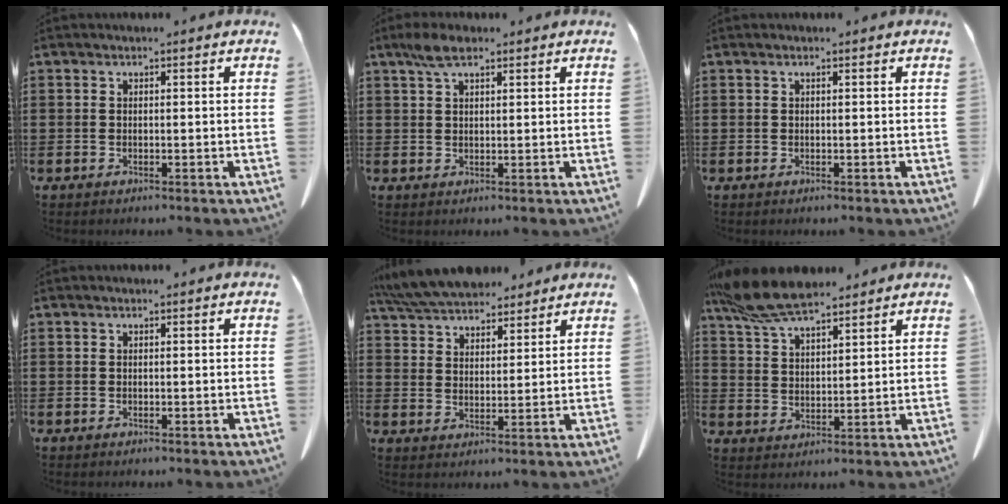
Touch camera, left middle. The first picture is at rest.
{"total": 3.7, "force": [2.3, 1.4, 2.5], "torque": [-0.055, 0.006, 0.041]}
{"total": 0.0}
{"total": 0.0}
{"total": 7.6, "force": [7.0, 2.1, 2.1], "torque": [-0.069, -0.019, 0.131]}
{"total": 8.9, "force": [7.6, 2.2, 4.2], "torque": [-0.106, -0.015, 0.142]}